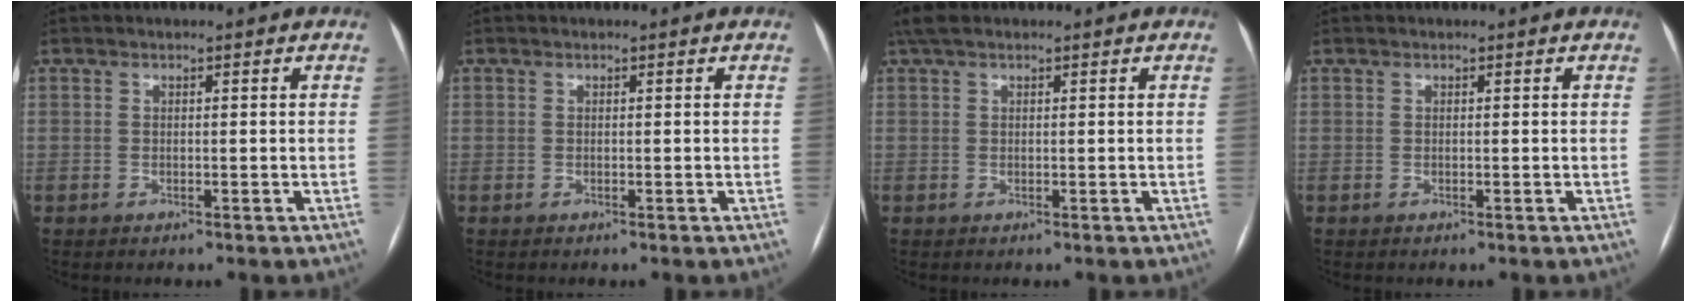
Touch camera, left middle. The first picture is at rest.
{"total": 0.0}
{"total": 3.0, "force": [2.2, 1.1, 1.8], "torque": [-0.042, 0.031, 0.043]}
{"total": 0.0}